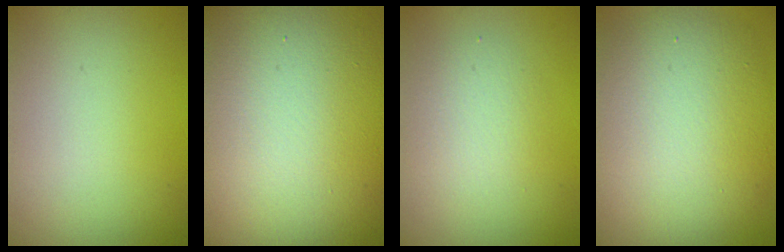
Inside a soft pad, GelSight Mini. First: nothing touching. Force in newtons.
{"total": 27.9, "press": 27.8, "slide": 1.4}
{"total": 2.6, "press": 2.6, "slide": 0.3}
{"total": 10.4, "press": 10.4, "slide": 0.6}